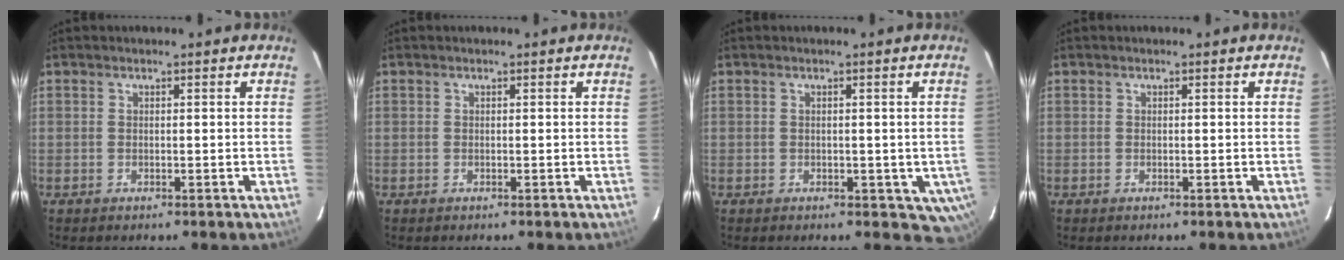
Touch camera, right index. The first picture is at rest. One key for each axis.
{"total": 0.0}
{"total": 4.7, "fx": -0.9, "fy": 3.6, "fz": 2.9, "tx": -0.023, "ty": 0.004, "tz": -0.003}
{"total": 0.0}